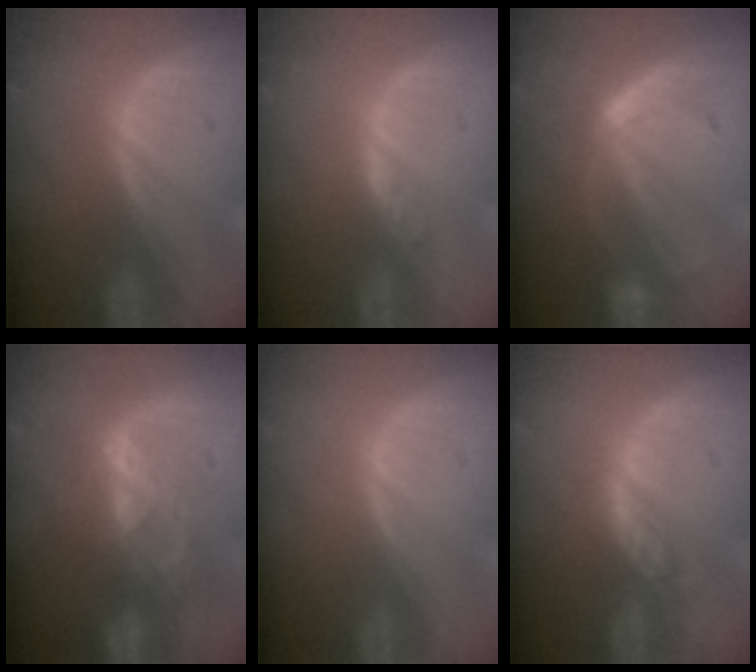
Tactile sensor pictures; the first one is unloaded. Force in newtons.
{"total": 1.2, "press": 1.2, "slide": 0.1}
{"total": 4.9, "press": 4.9, "slide": 0.3}
{"total": 7.0, "press": 6.7, "slide": 2.2}
{"total": 0.0}
{"total": 4.8, "press": 4.2, "slide": 2.2}